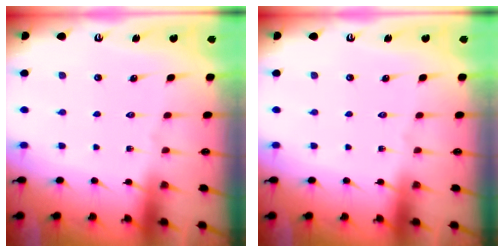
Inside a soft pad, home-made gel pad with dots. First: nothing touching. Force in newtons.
{"total": 0.0}